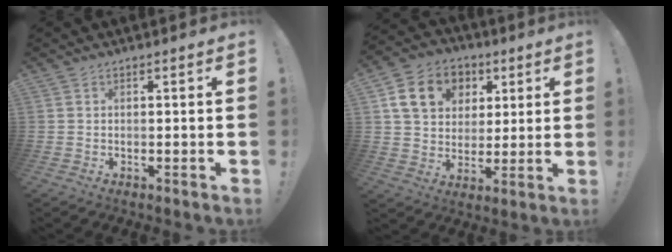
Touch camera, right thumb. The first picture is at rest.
{"total": 15.0, "force": [5.6, 12.0, 7.1], "torque": [-0.095, -0.015, 0.114]}